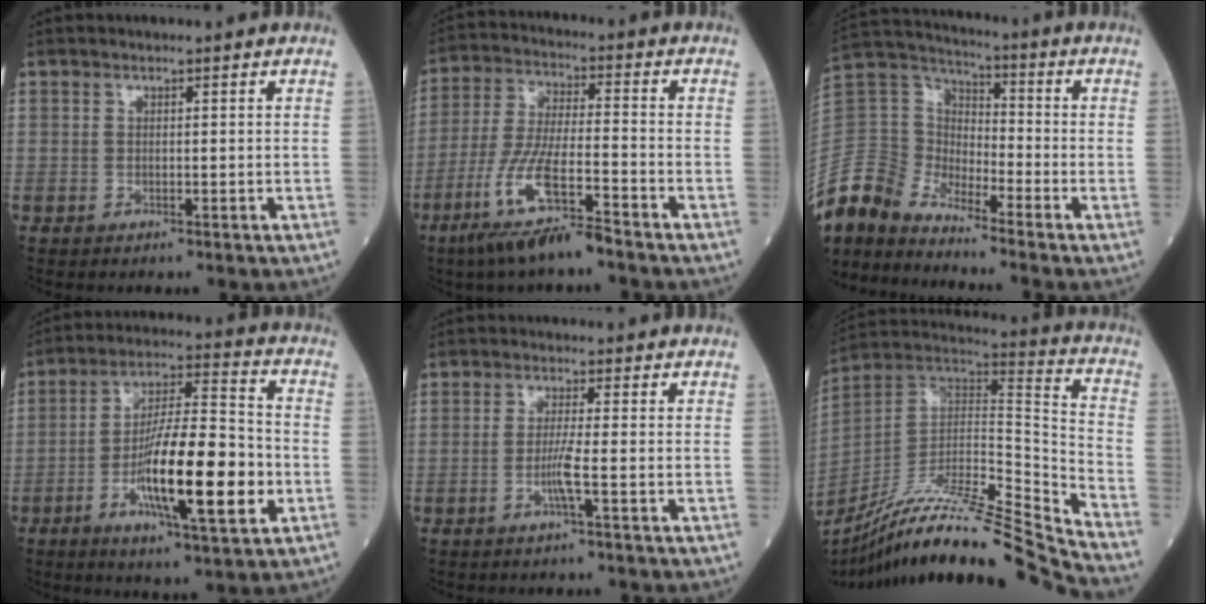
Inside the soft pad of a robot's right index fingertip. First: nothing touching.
{"total": 11.2, "force": [-7.2, 0.8, 8.6], "torque": [-0.178, -0.026, -0.139]}
{"total": 14.1, "force": [-13.0, 4.2, 3.5], "torque": [-0.091, 0.047, -0.263]}
{"total": 17.2, "force": [-4.8, 2.6, 16.3], "torque": [-0.289, -0.006, -0.080]}
{"total": 3.3, "force": [-1.2, -0.7, 3.0], "torque": [-0.061, -0.005, -0.027]}
{"total": 27.2, "force": [-23.9, -1.3, 12.9], "torque": [-0.192, -0.025, -0.392]}